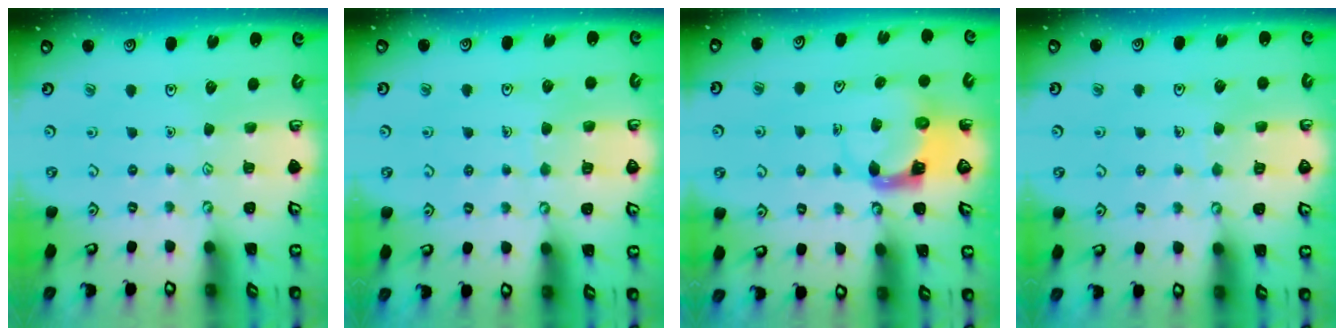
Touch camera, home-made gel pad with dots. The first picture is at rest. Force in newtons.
{"total": 5.1, "press": 5.1, "slide": 0.5}
{"total": 4.2, "press": 4.2, "slide": 0.6}
{"total": 4.3, "press": 4.3, "slide": 0.4}